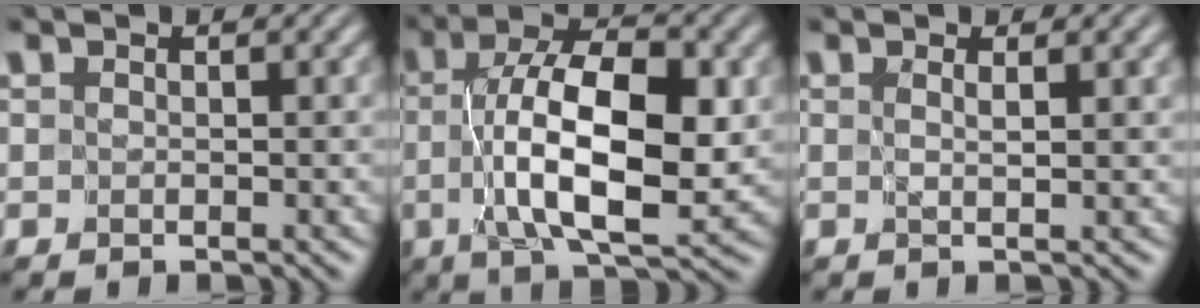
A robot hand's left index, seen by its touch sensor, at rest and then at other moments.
{"total": 11.3, "force": [-0.2, 4.5, 10.3], "torque": [-0.169, 0.002, -0.003]}
{"total": 1.0, "force": [0.4, -0.1, 0.9], "torque": [-0.009, 0.000, 0.003]}